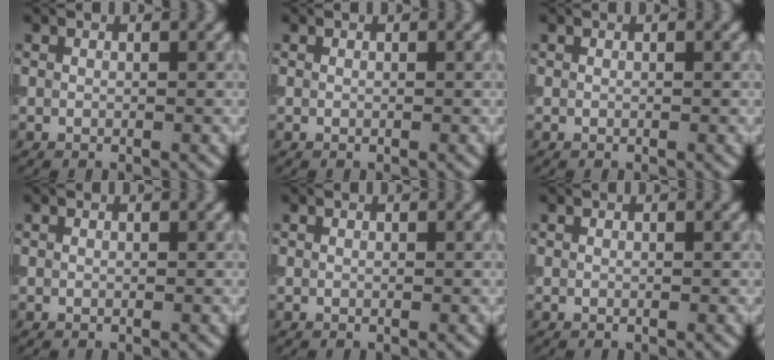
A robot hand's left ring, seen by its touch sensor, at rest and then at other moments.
{"total": 0.0}
{"total": 0.0}
{"total": 0.0}
{"total": 0.0}
{"total": 0.0}